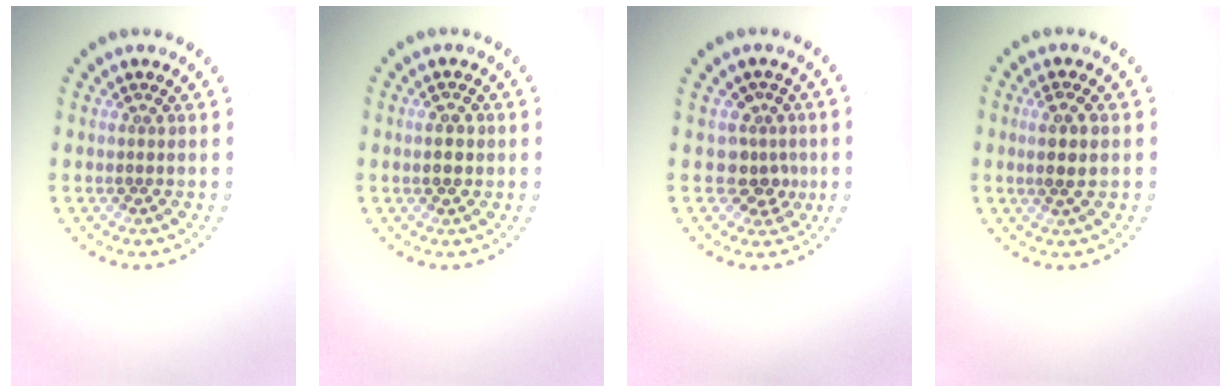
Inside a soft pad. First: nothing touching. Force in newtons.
{"total": 2.3, "press": 2.3, "slide": 0.1}
{"total": 2.6, "press": 1.9, "slide": 1.7}
{"total": 1.7, "press": 1.6, "slide": 0.8}